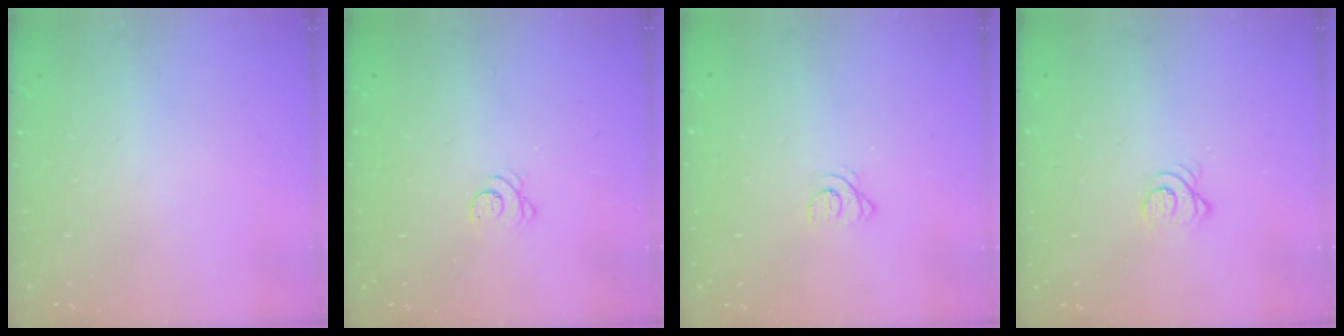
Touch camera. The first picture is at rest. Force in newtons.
{"total": 2.7, "press": 2.7, "slide": 0.4}
{"total": 1.6, "press": 1.6, "slide": 0.2}
{"total": 3.0, "press": 2.9, "slide": 0.3}